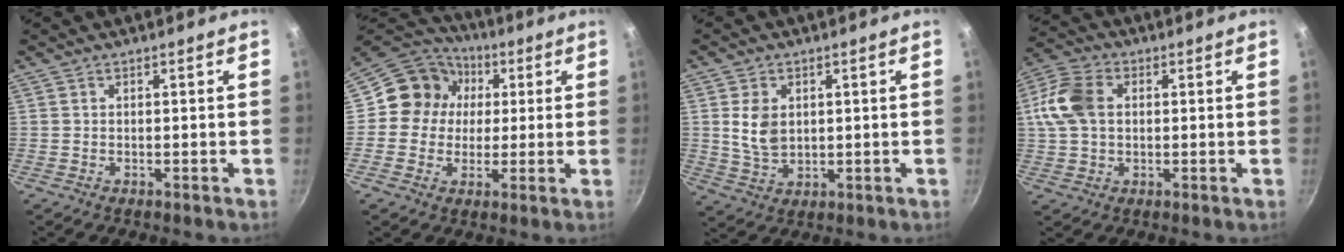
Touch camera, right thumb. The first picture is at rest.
{"total": 13.2, "force": [1.5, 12.0, 5.4], "torque": [-0.059, 0.020, 0.017]}
{"total": 6.3, "force": [1.2, 4.6, 4.1], "torque": [-0.061, -0.009, 0.034]}
{"total": 9.9, "force": [1.4, 7.0, 6.8], "torque": [-0.143, 0.020, 0.024]}